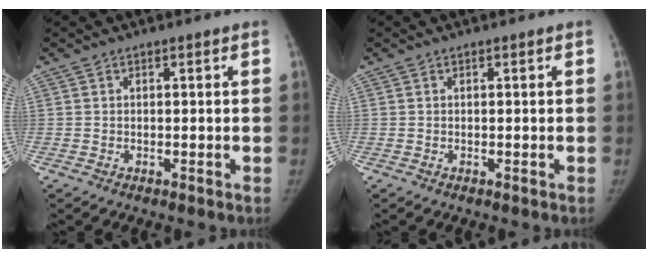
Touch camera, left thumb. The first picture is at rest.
{"total": 0.0}